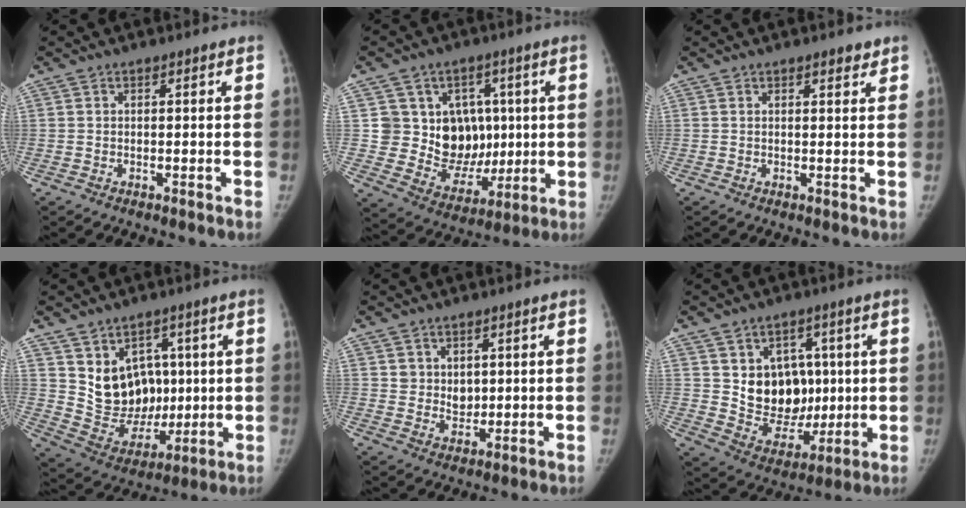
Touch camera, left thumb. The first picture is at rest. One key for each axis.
{"total": 13.8, "fx": 2.0, "fy": 12.1, "fz": 6.3, "tx": -0.037, "ty": 0.001, "tz": 0.057}
{"total": 1.7, "fx": 1.3, "fy": 0.6, "fz": 0.9, "tx": -0.006, "ty": -0.007, "tz": 0.017}
{"total": 12.8, "fx": 3.3, "fy": 10.3, "fz": 6.8, "tx": -0.063, "ty": -0.023, "tz": 0.083}
{"total": 4.0, "fx": 1.3, "fy": 3.4, "fz": 1.8, "tx": -0.008, "ty": -0.013, "tz": 0.029}
{"total": 13.3, "fx": 2.3, "fy": 10.7, "fz": 7.6, "tx": -0.061, "ty": -0.017, "tz": 0.059}